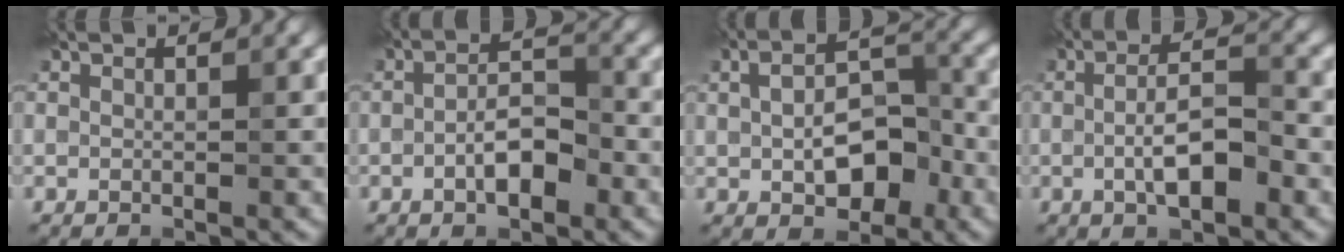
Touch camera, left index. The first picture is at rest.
{"total": 3.7, "force": [-1.5, 1.5, 3.1], "torque": [-0.052, 0.008, -0.029]}
{"total": 6.5, "force": [-0.6, 3.9, 5.1], "torque": [-0.095, -0.006, -0.005]}
{"total": 4.7, "force": [-1.1, 1.6, 4.3], "torque": [-0.081, 0.003, -0.023]}